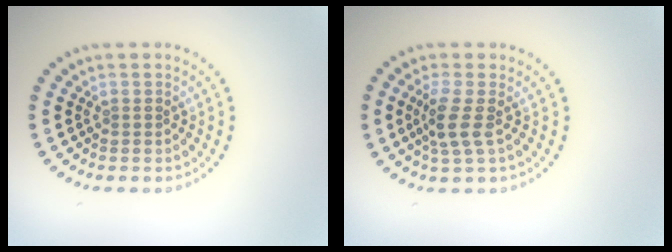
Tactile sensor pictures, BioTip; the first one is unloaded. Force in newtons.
{"total": 2.6, "press": 2.1, "slide": 1.5}